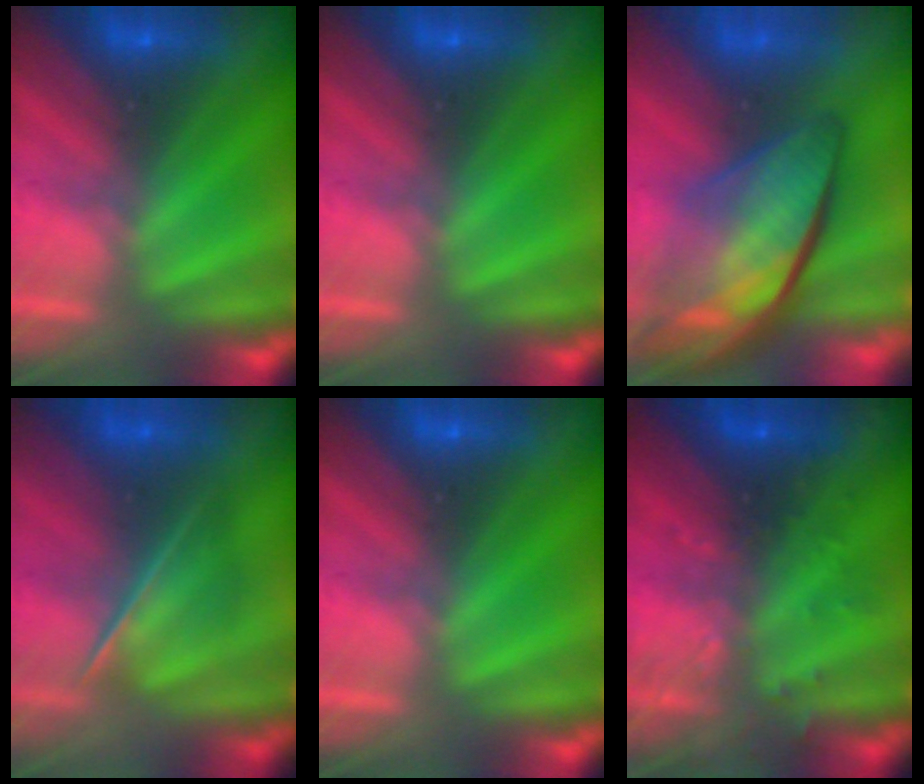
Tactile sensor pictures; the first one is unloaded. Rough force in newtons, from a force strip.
{"total": 0.0}
{"total": 7.7}
{"total": 2.7}
{"total": 0.0}
{"total": 2.9}